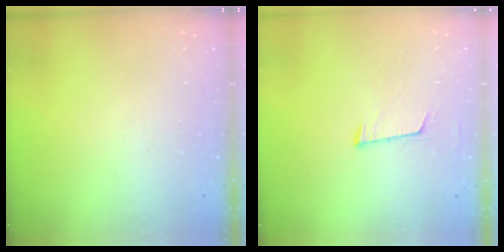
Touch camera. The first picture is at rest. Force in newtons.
{"total": 5.8, "press": 5.5, "slide": 1.9}